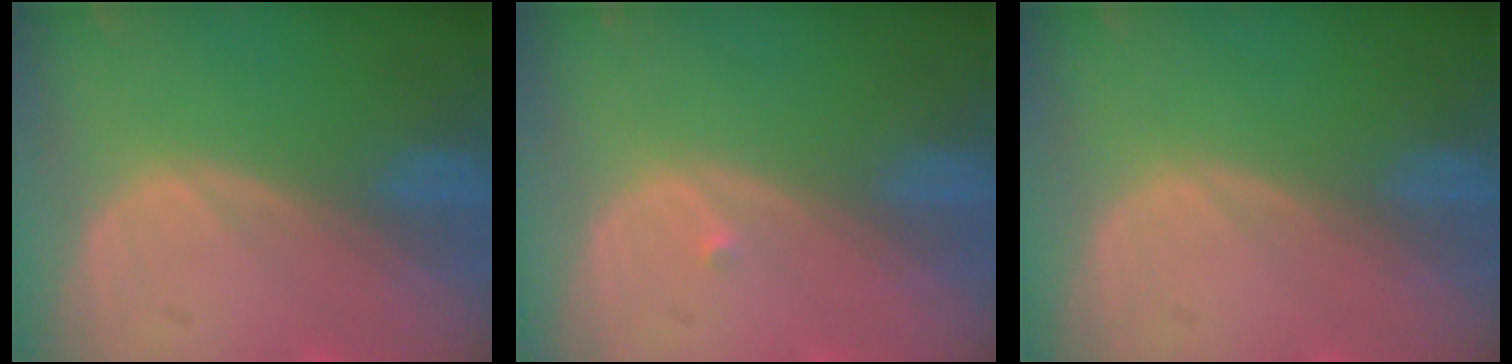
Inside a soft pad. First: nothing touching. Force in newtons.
{"total": 0.5, "press": 0.4, "slide": 0.3}
{"total": 0.0}